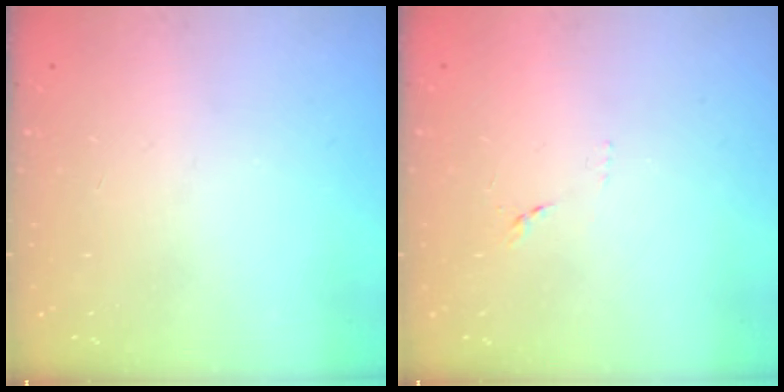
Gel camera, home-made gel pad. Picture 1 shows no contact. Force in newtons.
{"total": 7.6, "press": 7.6, "slide": 0.7}